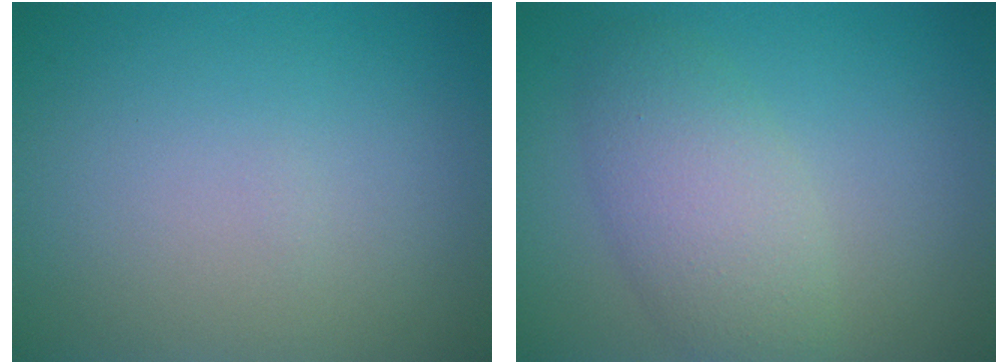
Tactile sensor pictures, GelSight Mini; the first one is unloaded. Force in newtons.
{"total": 4.4, "press": 4.4, "slide": 0.3}